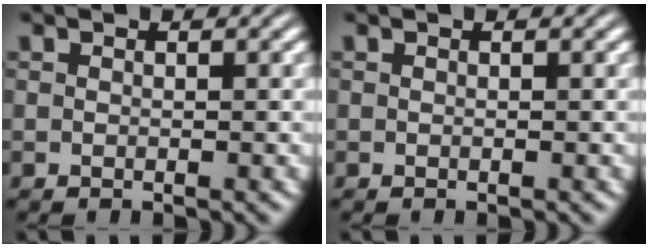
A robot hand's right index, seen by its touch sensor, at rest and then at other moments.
{"total": 0.0}